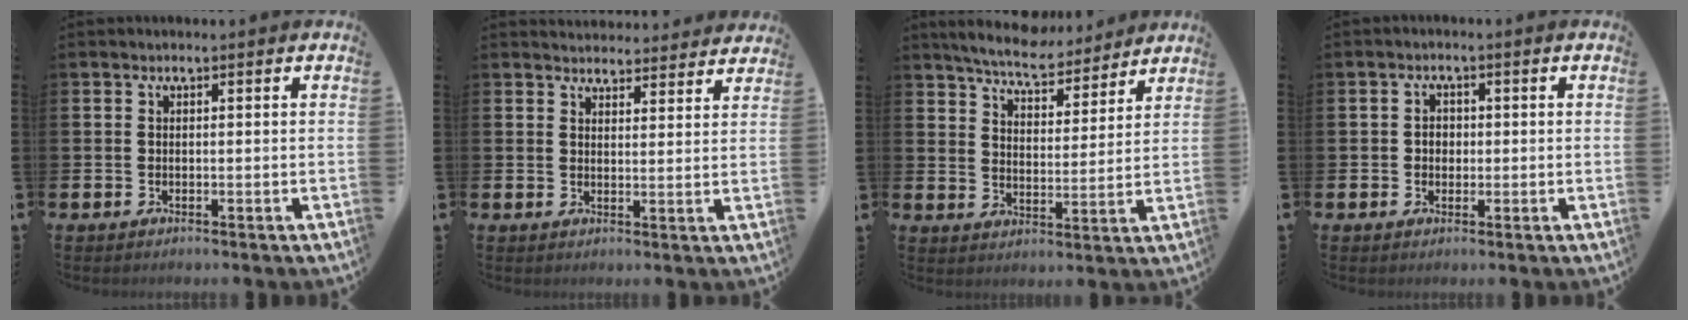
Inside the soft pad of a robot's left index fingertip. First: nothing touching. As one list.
[{"total": 3.8, "force": [3.7, 0.8, -0.1], "torque": [0.003, -0.023, 0.065]}, {"total": 6.8, "force": [6.5, 1.3, 1.6], "torque": [-0.048, -0.044, 0.113]}, {"total": 1.9, "force": [0.0, 1.6, 1.1], "torque": [-0.005, 0.002, -0.006]}]